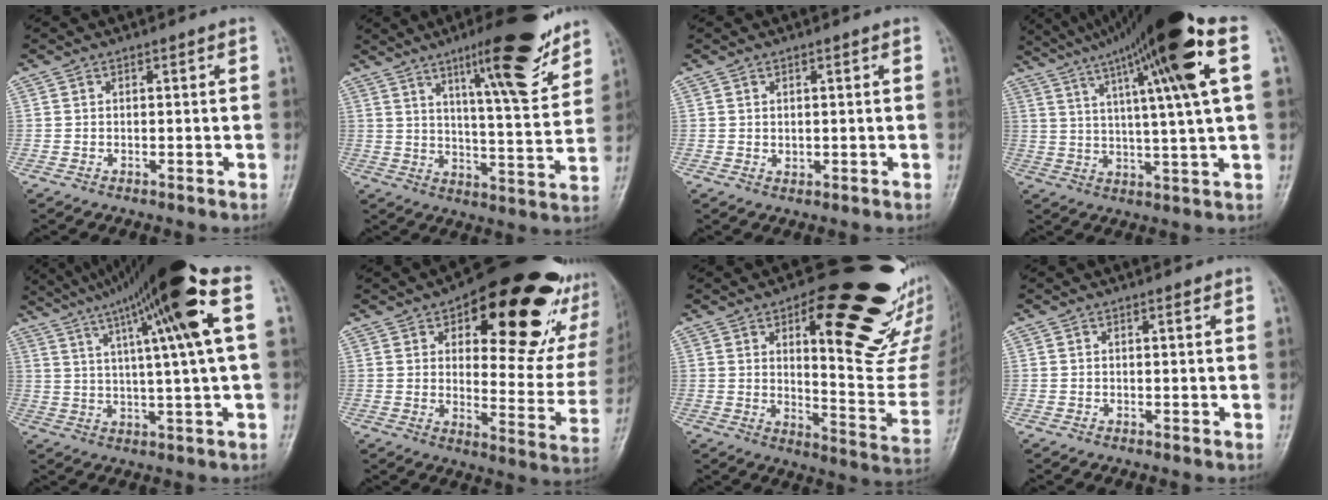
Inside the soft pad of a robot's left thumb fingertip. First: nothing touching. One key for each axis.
{"total": 18.0, "fx": 11.3, "fy": 3.6, "fz": 13.5, "tx": -0.171, "ty": -0.061, "tz": 0.172}
{"total": 1.5, "fx": 0.6, "fy": 0.8, "fz": 1.1, "tx": -0.013, "ty": -0.005, "tz": 0.014}
{"total": 22.1, "fx": 10.1, "fy": 1.5, "fz": 19.6, "tx": -0.316, "ty": 0.008, "tz": 0.159}
{"total": 20.4, "fx": 8.3, "fy": 1.3, "fz": 18.6, "tx": -0.301, "ty": 0.018, "tz": 0.129}
{"total": 29.6, "fx": 14.0, "fy": 13.0, "fz": 22.5, "tx": -0.245, "ty": -0.018, "tz": 0.194}
{"total": 26.2, "fx": 14.2, "fy": 9.1, "fz": 20.1, "tx": -0.203, "ty": -0.067, "tz": 0.199}
{"total": 0.8, "fx": 0.5, "fy": 0.2, "fz": 0.6, "tx": -0.009, "ty": -0.002, "tz": 0.007}